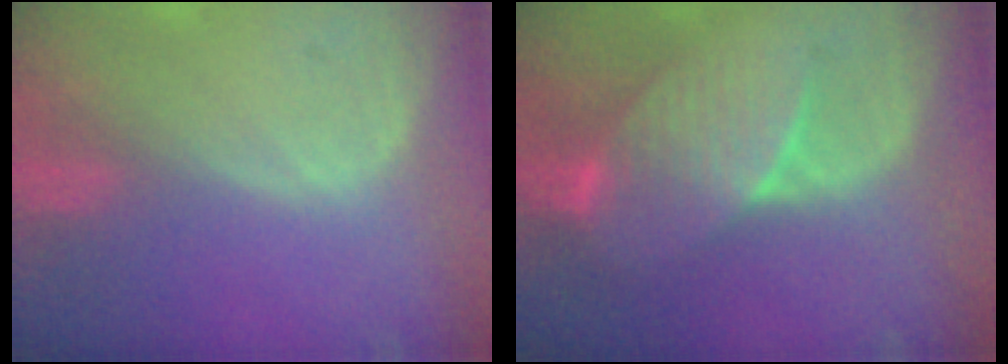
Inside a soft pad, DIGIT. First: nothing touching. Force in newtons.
{"total": 7.9, "press": 7.7, "slide": 1.8}